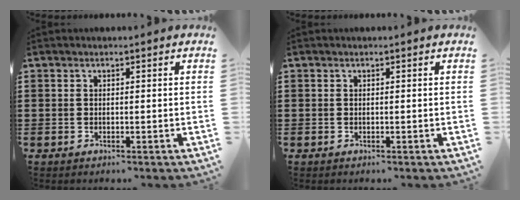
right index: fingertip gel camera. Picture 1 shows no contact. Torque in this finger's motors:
{"motor_torque": [0.00, 2.14, 0.00, -0.01]}